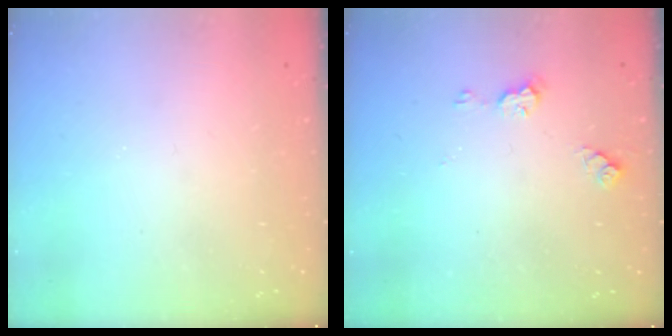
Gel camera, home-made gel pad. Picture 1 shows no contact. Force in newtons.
{"total": 5.1, "press": 5.0, "slide": 0.6}